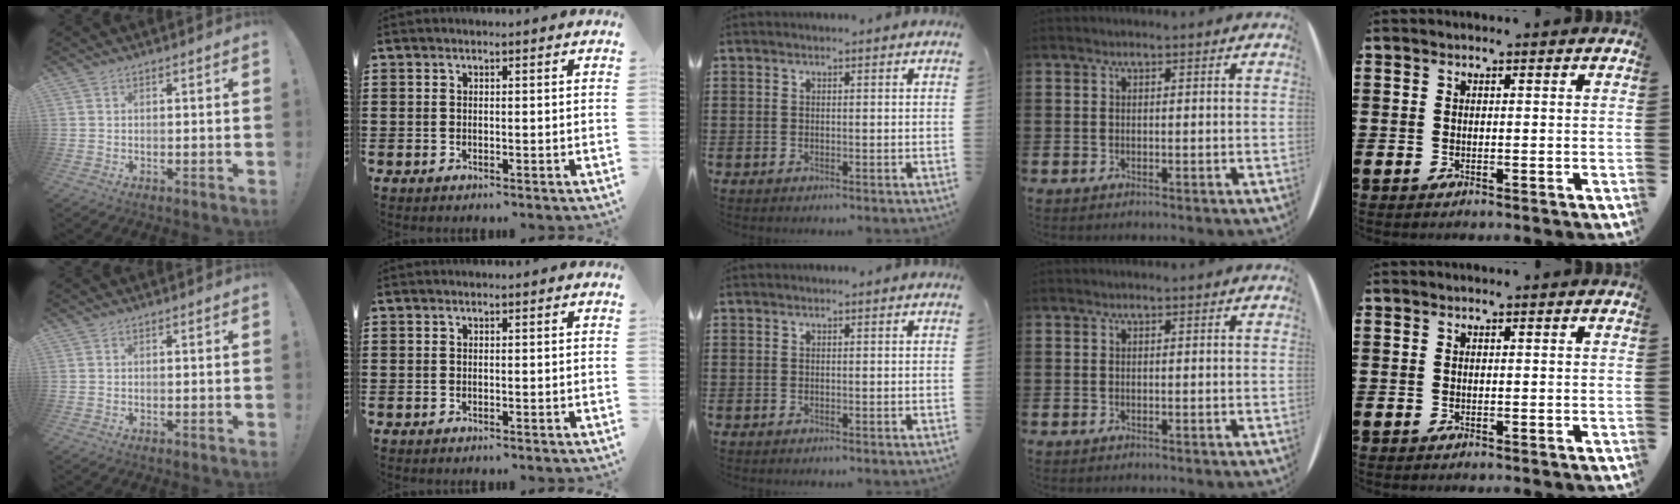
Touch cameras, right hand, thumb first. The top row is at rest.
{}